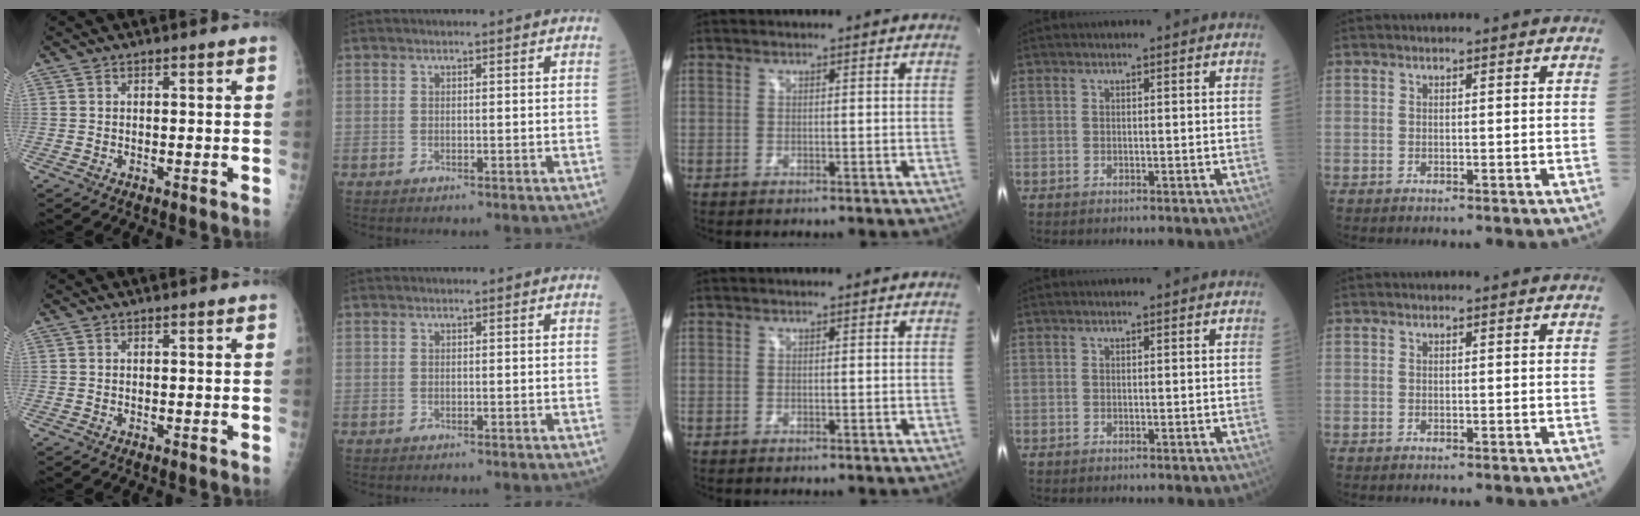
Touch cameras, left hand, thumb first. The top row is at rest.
{}